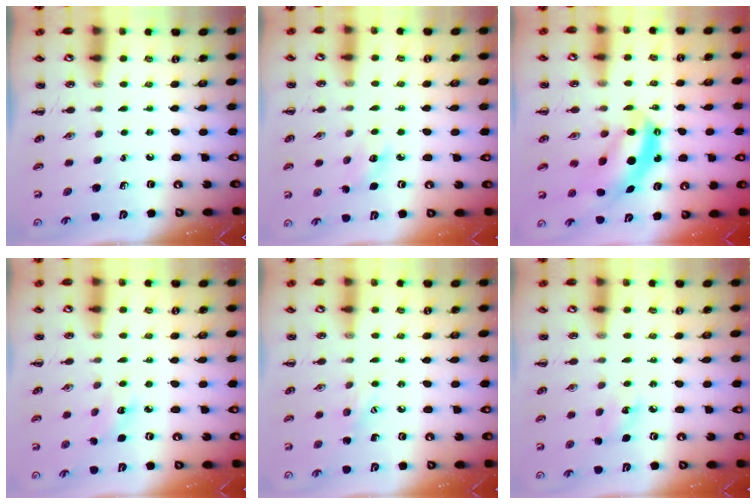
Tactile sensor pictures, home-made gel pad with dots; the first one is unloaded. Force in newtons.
{"total": 5.0, "press": 4.8, "slide": 1.3}
{"total": 6.8, "press": 6.6, "slide": 1.7}
{"total": 3.2, "press": 3.1, "slide": 0.7}
{"total": 6.2, "press": 6.0, "slide": 1.5}
{"total": 5.7, "press": 5.5, "slide": 1.4}